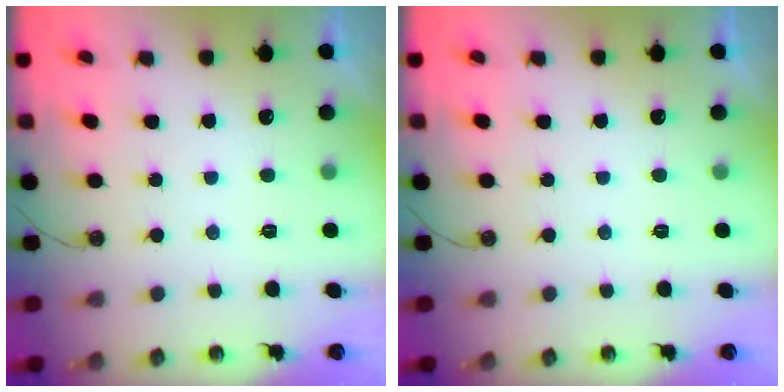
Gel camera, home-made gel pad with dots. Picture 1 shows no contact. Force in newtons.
{"total": 0.0}